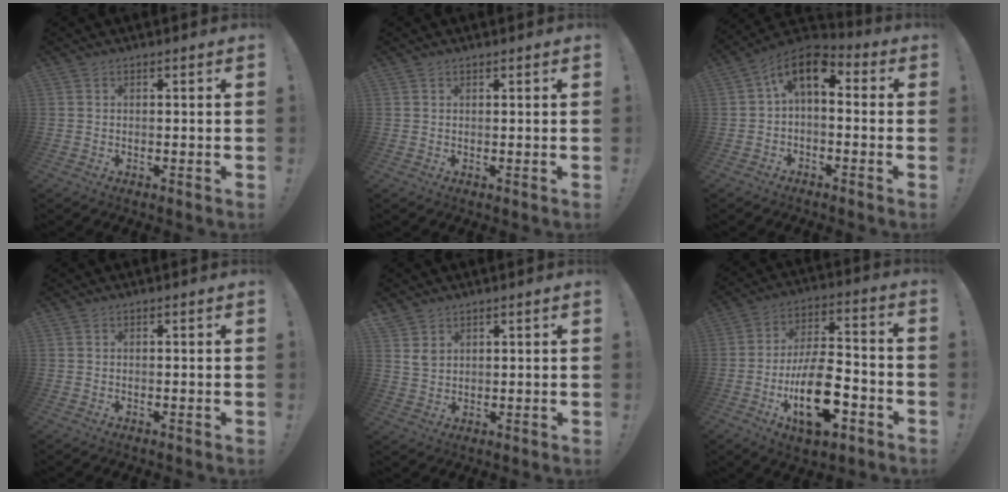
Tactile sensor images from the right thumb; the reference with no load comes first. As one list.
[{"total": 0.6, "force": [0.5, 0.2, 0.2], "torque": [0.003, -0.003, 0.009]}, {"total": 8.5, "force": [2.3, 4.3, 6.9], "torque": [-0.121, -0.010, 0.045]}, {"total": 0.0}, {"total": 4.1, "force": [2.6, 2.7, 1.6], "torque": [-0.014, -0.017, 0.048]}, {"total": 20.1, "force": [-7.7, 9.7, 15.9], "torque": [-0.269, 0.045, -0.117]}]